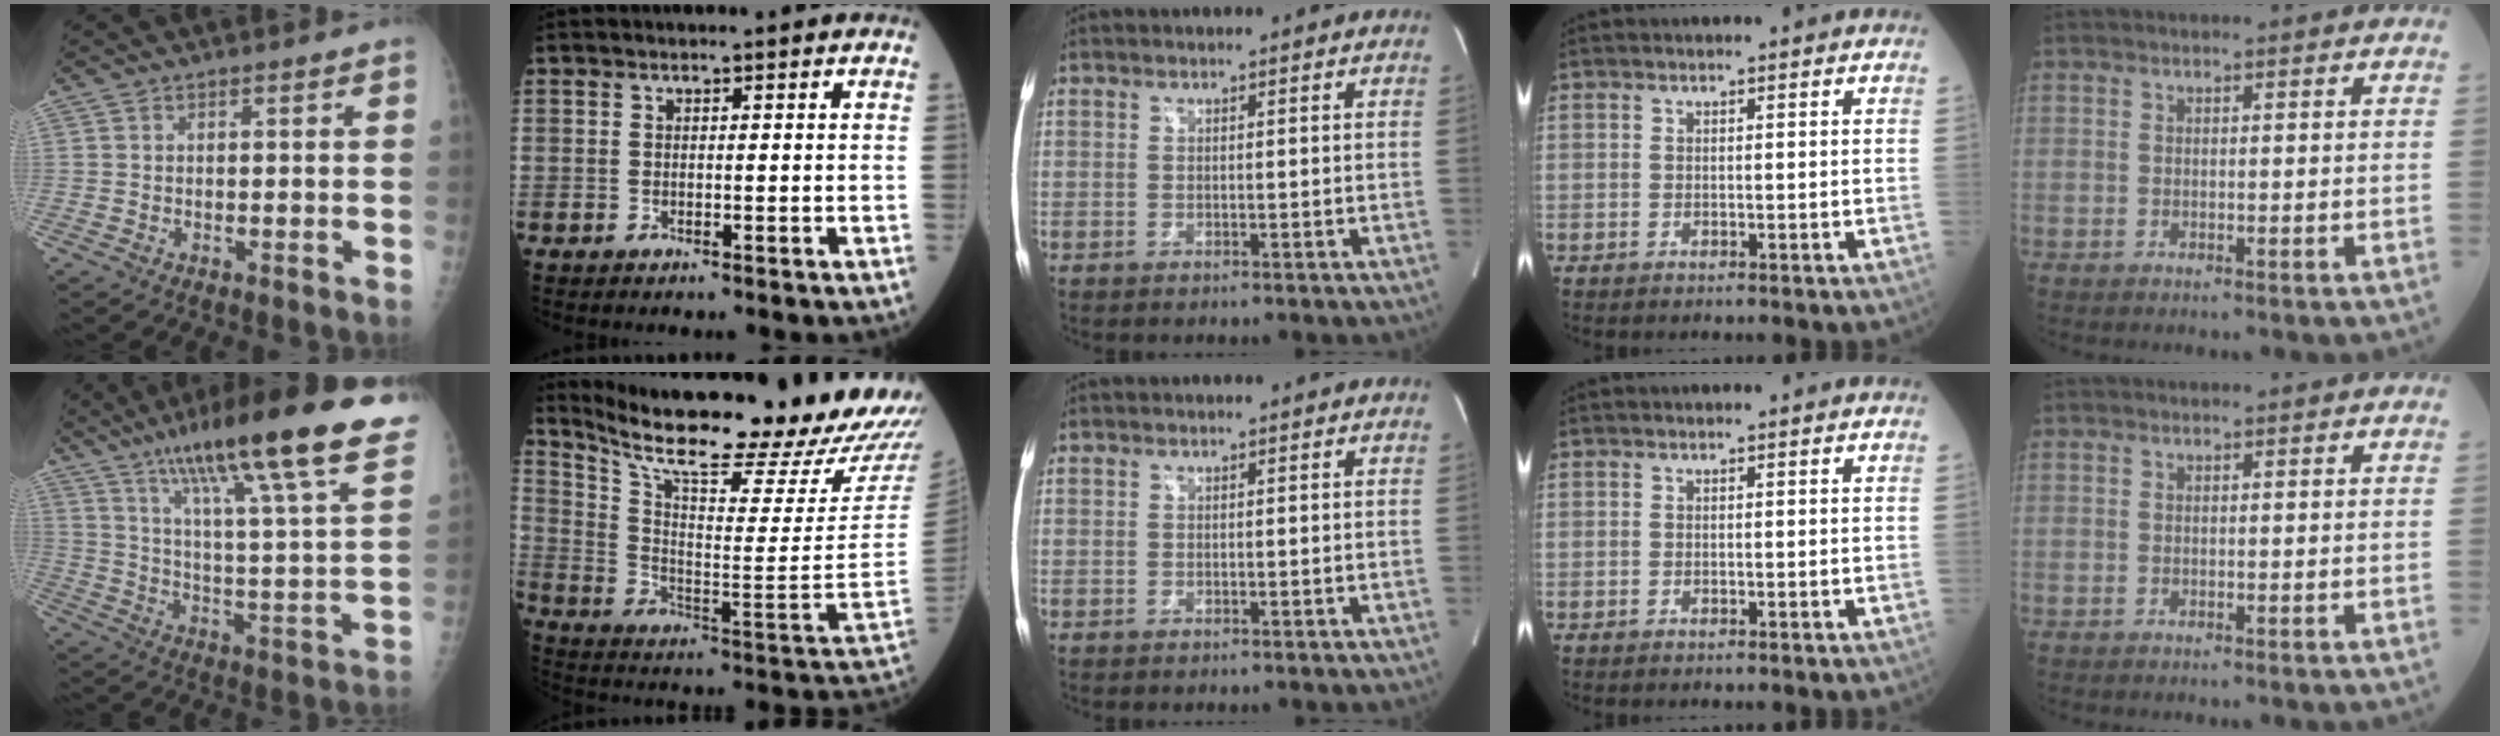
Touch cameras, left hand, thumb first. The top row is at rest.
{"thumb": {"total": 26.7, "force": [17.7, 3.3, 19.7], "torque": [-0.291, -0.045, 0.263]}, "index": {"total": 28.1, "force": [25.3, 0.9, 12.1], "torque": [-0.212, -0.093, 0.358]}}